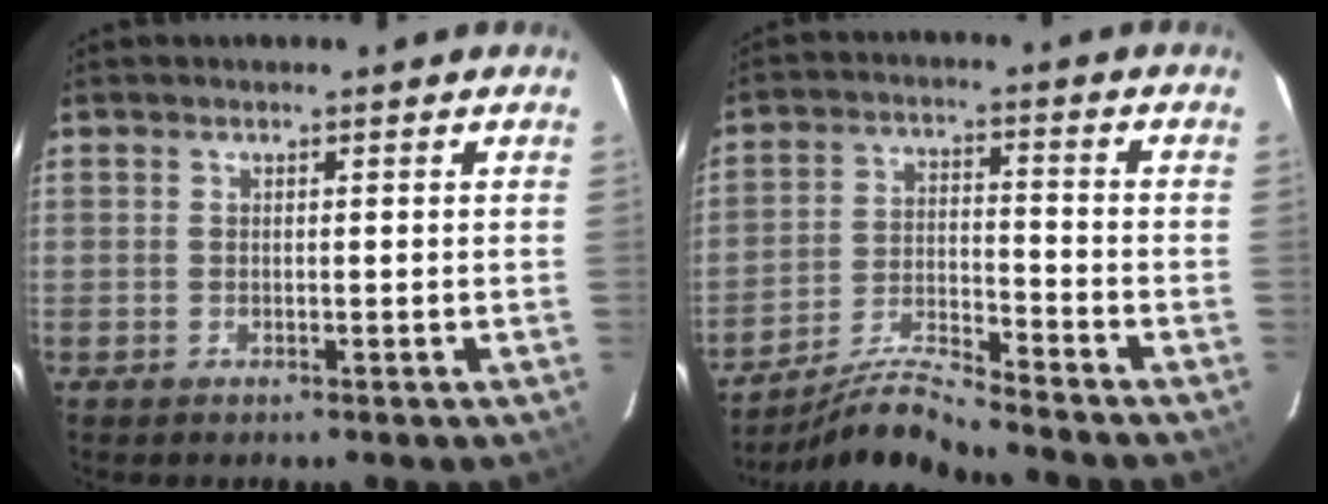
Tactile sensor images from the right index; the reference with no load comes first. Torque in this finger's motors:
{"motor_torque": [0.72, -0.86, 0.13, 0.03]}